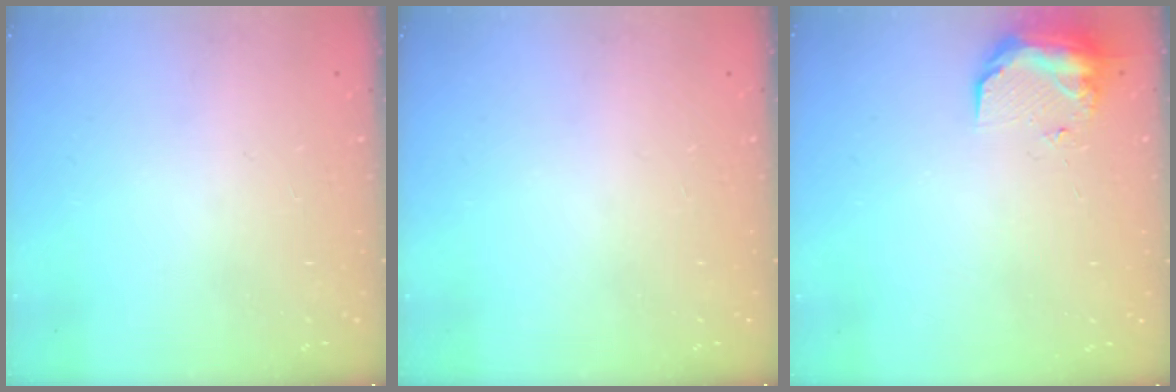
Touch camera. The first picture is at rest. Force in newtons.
{"total": 0.0}
{"total": 9.9, "press": 9.4, "slide": 3.1}